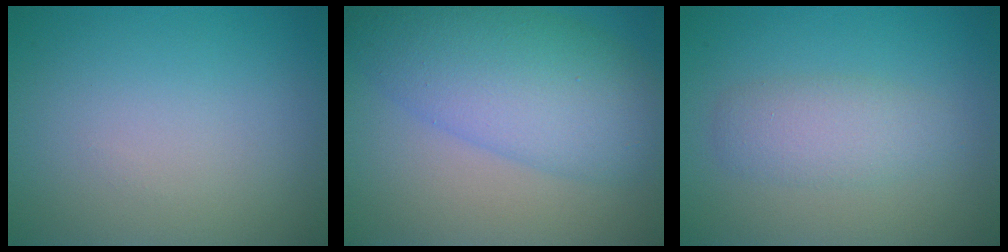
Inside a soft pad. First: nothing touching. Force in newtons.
{"total": 6.6, "press": 6.6, "slide": 0.2}
{"total": 2.8, "press": 2.8, "slide": 0.1}